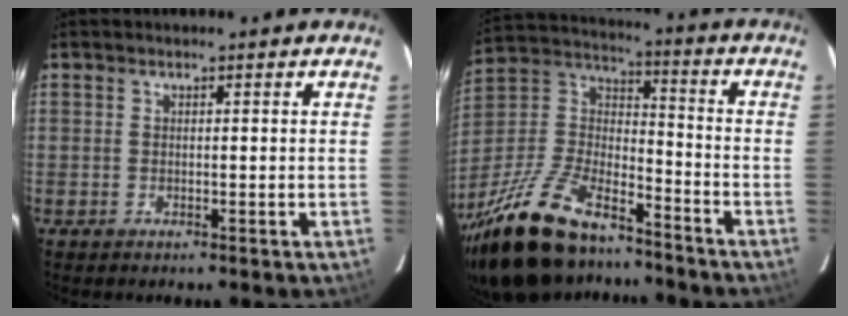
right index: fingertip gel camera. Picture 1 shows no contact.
{"total": 26.2, "force": [-19.5, 10.4, 14.2], "torque": [-0.303, -0.007, -0.332]}